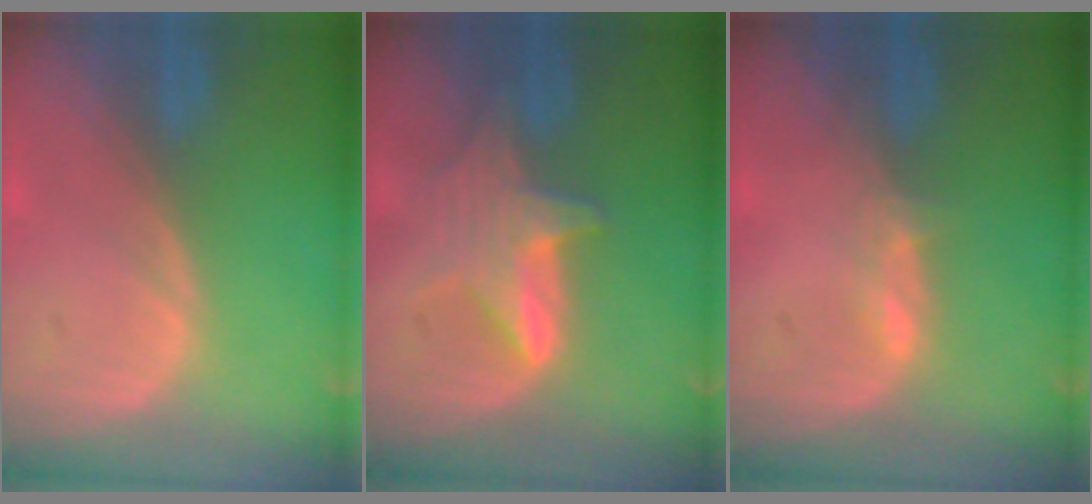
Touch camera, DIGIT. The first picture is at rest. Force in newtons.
{"total": 6.0, "press": 5.9, "slide": 0.6}
{"total": 1.6, "press": 1.5, "slide": 0.6}